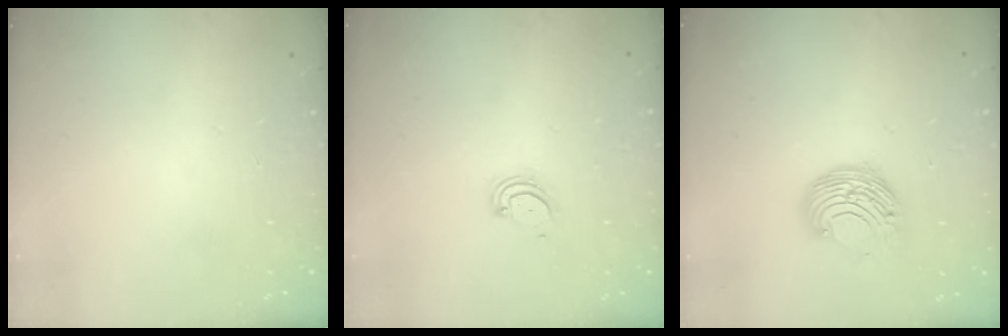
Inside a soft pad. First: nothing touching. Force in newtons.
{"total": 3.0, "press": 3.0, "slide": 0.4}
{"total": 10.7, "press": 10.7, "slide": 0.5}